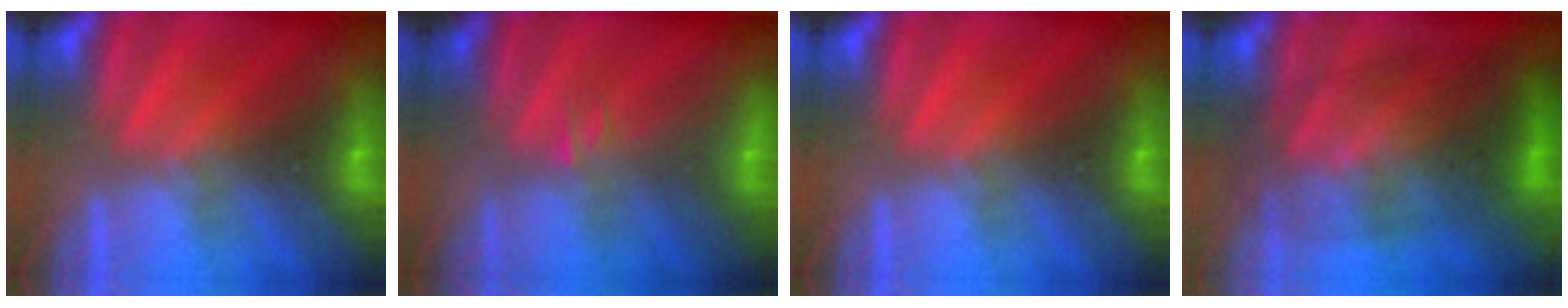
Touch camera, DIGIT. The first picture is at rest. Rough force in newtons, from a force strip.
{"total": 2.2}
{"total": 0.0}
{"total": 10.8}